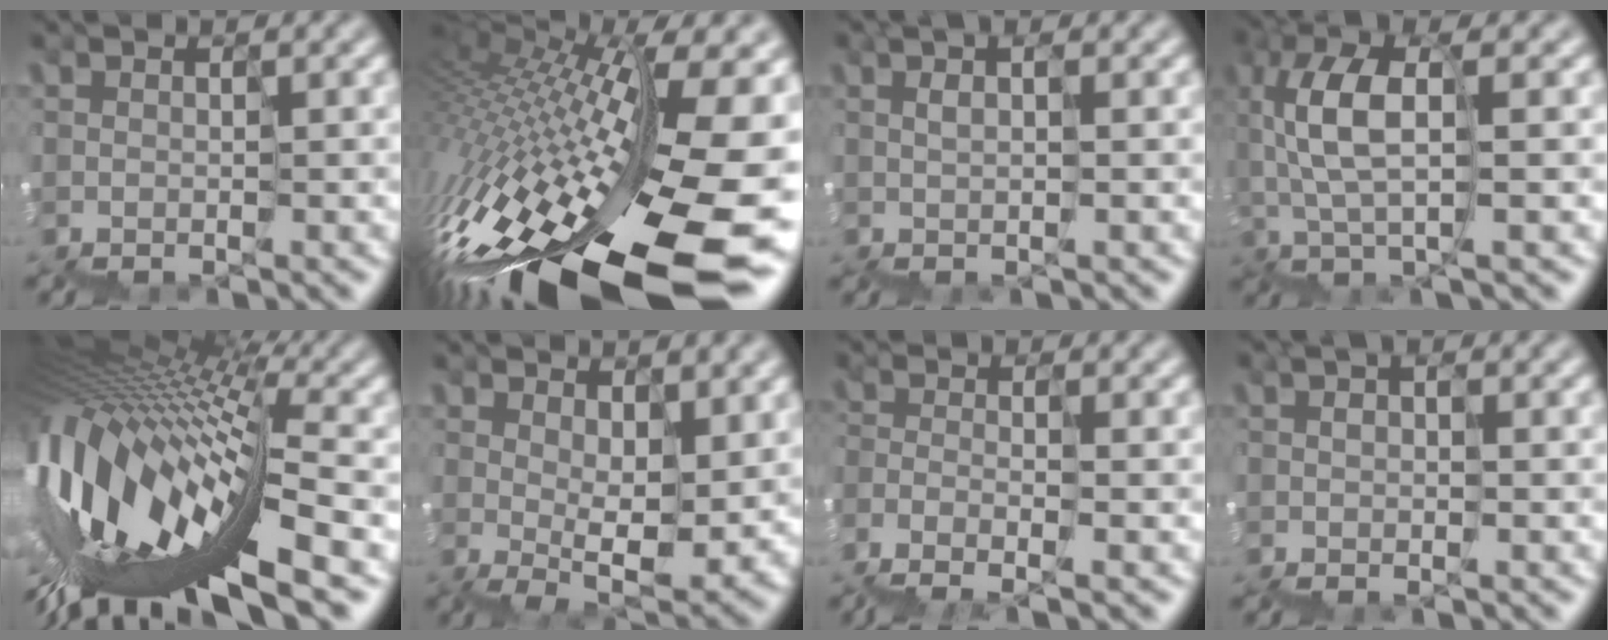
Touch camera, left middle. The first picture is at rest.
{"total": 15.6, "force": [-5.0, 4.7, 14.0], "torque": [-0.263, 0.004, -0.083]}
{"total": 0.6, "force": [0.4, -0.3, -0.3], "torque": [0.014, 0.010, 0.007]}
{"total": 3.8, "force": [-0.4, 1.5, 3.4], "torque": [-0.097, 0.021, -0.022]}
{"total": 12.6, "force": [-3.7, 4.7, 11.1], "torque": [-0.219, 0.009, -0.066]}
{"total": 4.5, "force": [1.3, 2.4, 3.6], "torque": [-0.058, -0.003, 0.023]}
{"total": 2.4, "force": [-2.3, -0.2, -0.2], "torque": [-0.018, 0.003, -0.060]}
{"total": 0.0}